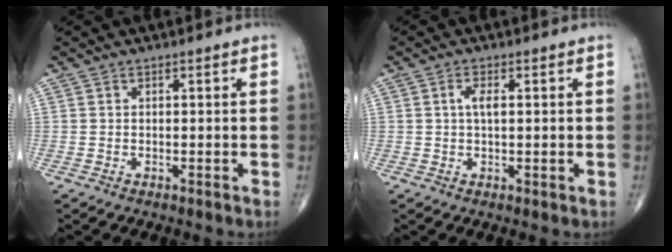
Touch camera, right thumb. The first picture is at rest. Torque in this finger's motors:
{"motor_torque": [0.50, 0.47, 0.00, -0.13, 0.09]}